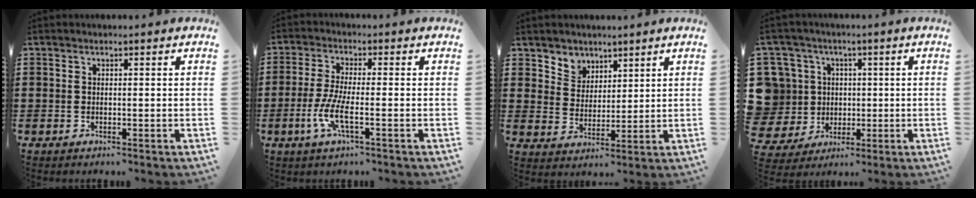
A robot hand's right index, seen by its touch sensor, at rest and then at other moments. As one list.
[{"total": 5.8, "force": [-2.1, 1.0, 5.4], "torque": [-0.125, -0.016, -0.046]}, {"total": 4.5, "force": [3.3, 3.0, -0.5], "torque": [-0.014, 0.000, 0.060]}, {"total": 9.3, "force": [1.4, 8.9, 2.2], "torque": [-0.105, 0.007, 0.031]}]